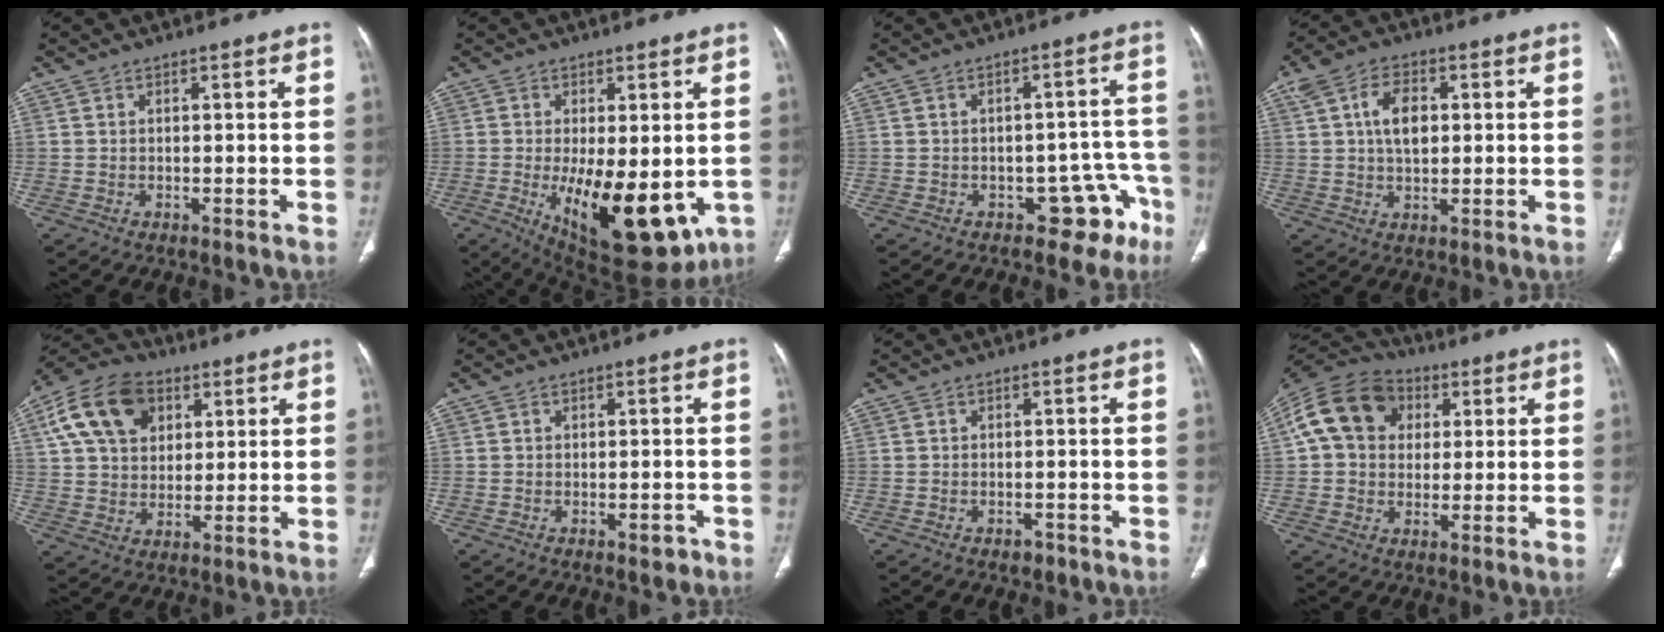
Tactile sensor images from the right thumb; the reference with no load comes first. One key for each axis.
{"total": 16.9, "fx": -3.8, "fy": 7.6, "fz": 14.7, "tx": -0.206, "ty": -0.024, "tz": -0.031}
{"total": 7.6, "fx": -4.5, "fy": 5.0, "fz": 3.5, "tx": 0.006, "ty": 0.056, "tz": -0.054}
{"total": 7.8, "fx": 1.4, "fy": 4.9, "fz": 5.9, "tx": -0.096, "ty": 0.005, "tz": 0.025}
{"total": 15.0, "fx": 5.7, "fy": 10.7, "fz": 8.8, "tx": -0.146, "ty": 0.000, "tz": 0.097}
{"total": 1.7, "fx": -1.0, "fy": 1.1, "fz": 0.9, "tx": -0.001, "ty": 0.004, "tz": -0.011}
{"total": 1.5, "fx": -1.0, "fy": 1.0, "fz": 0.5, "tx": -0.002, "ty": 0.004, "tz": -0.011}
{"total": 15.0, "fx": 3.5, "fy": 12.1, "fz": 8.1, "tx": -0.139, "ty": 0.020, "tz": 0.052}